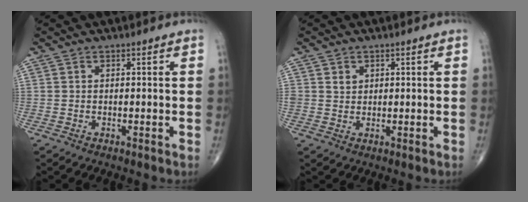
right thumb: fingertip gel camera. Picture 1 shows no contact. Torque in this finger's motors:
{"motor_torque": [-0.02, -0.03, 0.24, 0.14, 0.03]}